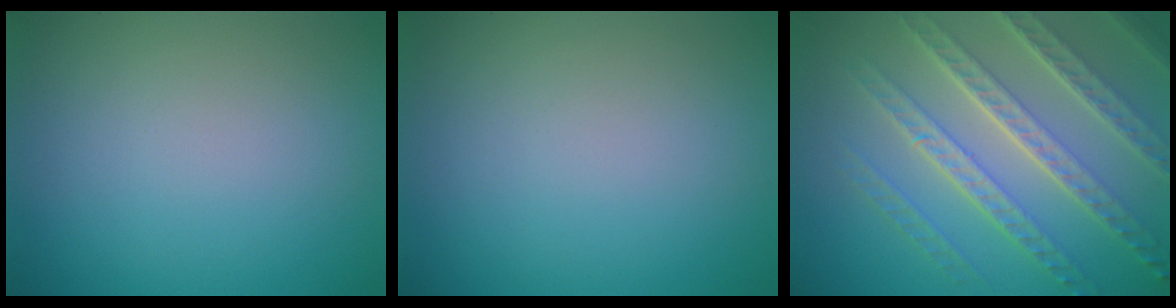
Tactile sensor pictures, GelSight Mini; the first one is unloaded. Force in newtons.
{"total": 0.0}
{"total": 7.8, "press": 5.4, "slide": 5.6}